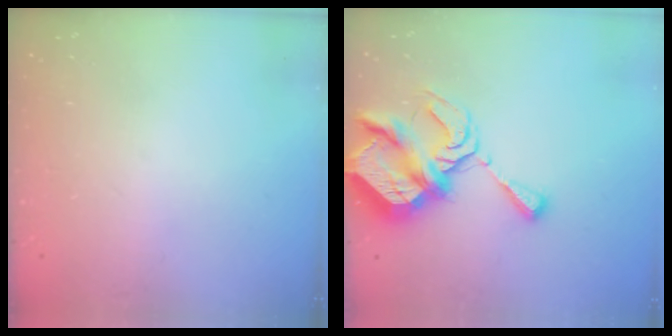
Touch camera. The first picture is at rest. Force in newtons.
{"total": 11.7, "press": 11.6, "slide": 1.2}